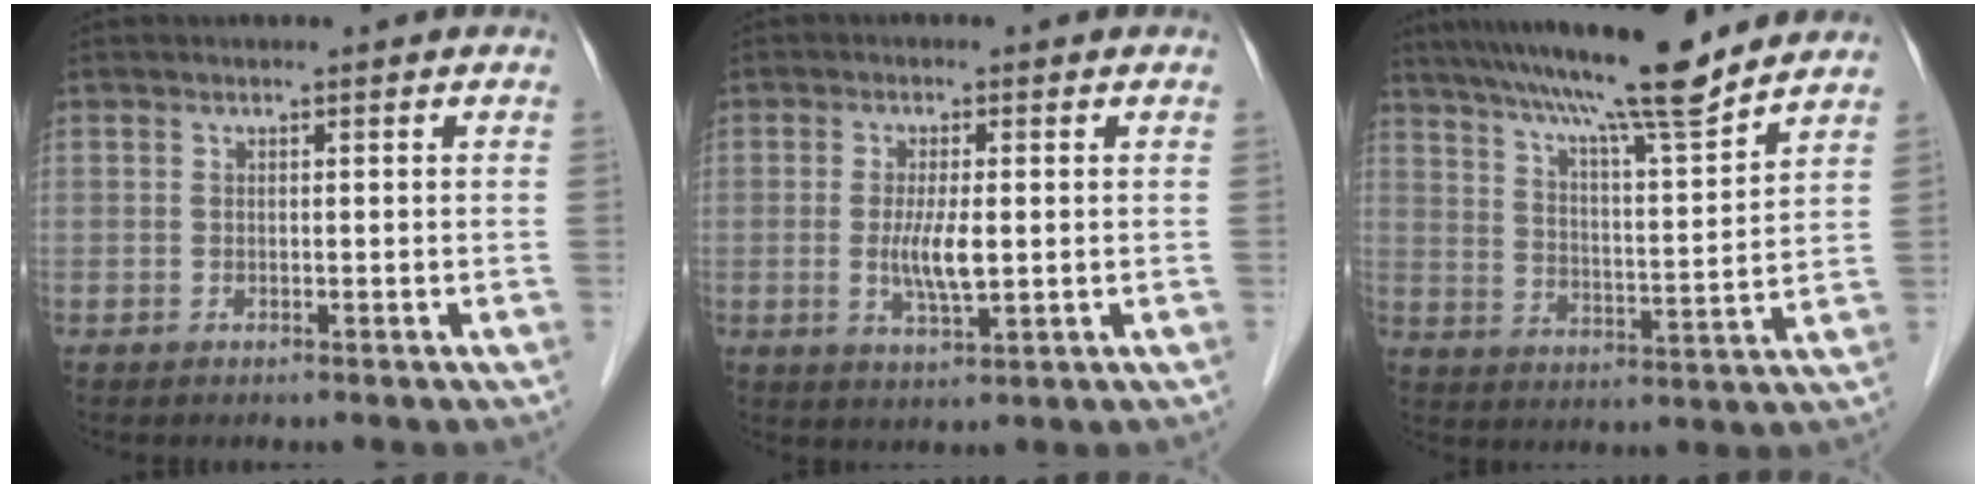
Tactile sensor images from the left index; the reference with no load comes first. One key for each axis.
{"total": 5.0, "fx": -0.3, "fy": 1.0, "fz": 4.9, "tx": -0.101, "ty": -0.011, "tz": -0.004}
{"total": 15.2, "fx": 12.9, "fy": -0.1, "fz": 8.0, "tx": -0.133, "ty": 0.005, "tz": 0.200}